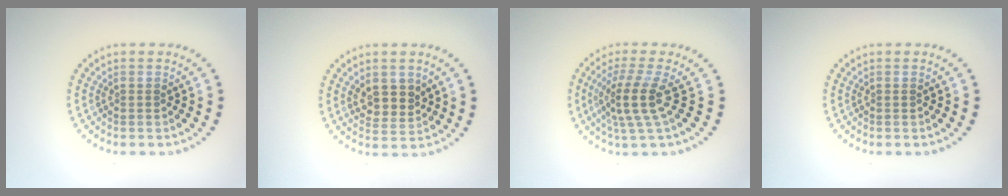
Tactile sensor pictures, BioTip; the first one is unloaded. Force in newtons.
{"total": 2.8, "press": 2.5, "slide": 1.3}
{"total": 3.7, "press": 2.6, "slide": 2.5}
{"total": 0.0}